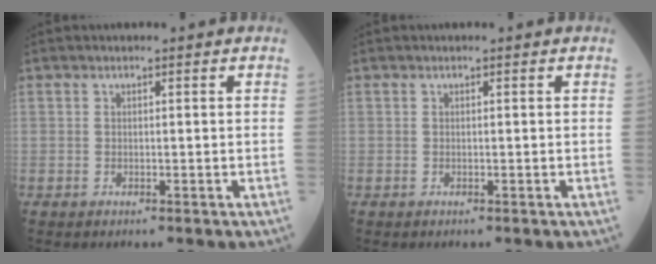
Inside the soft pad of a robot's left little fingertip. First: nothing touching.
{"total": 0.0}